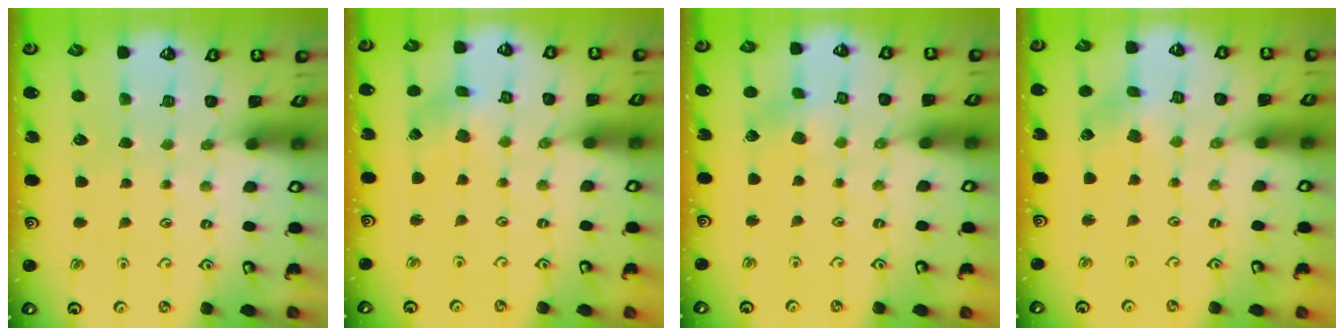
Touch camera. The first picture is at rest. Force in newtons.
{"total": 2.7, "press": 2.6, "slide": 0.3}
{"total": 2.6, "press": 2.5, "slide": 0.8}
{"total": 2.4, "press": 2.3, "slide": 0.6}